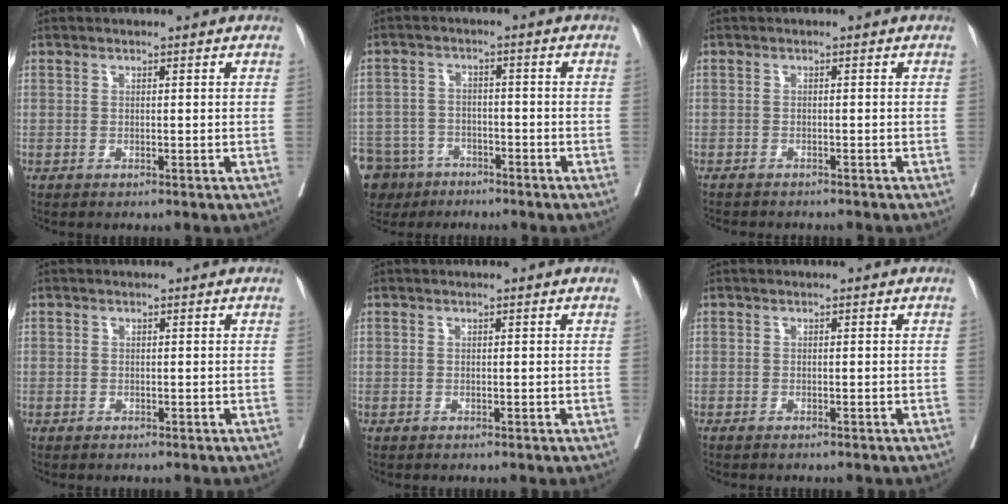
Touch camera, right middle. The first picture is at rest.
{"total": 12.6, "force": [-8.7, 8.4, 3.4], "torque": [-0.102, -0.003, -0.136]}
{"total": 5.3, "force": [-4.9, 1.2, 1.8], "torque": [-0.021, -0.005, -0.066]}
{"total": 0.6, "force": [-0.2, 0.5, -0.1], "torque": [0.003, 0.005, -0.007]}
{"total": 0.0}
{"total": 1.1, "force": [-1.0, 0.3, 0.4], "torque": [-0.011, -0.003, -0.015]}